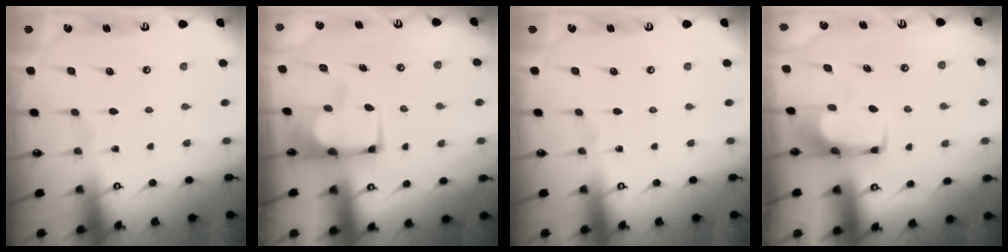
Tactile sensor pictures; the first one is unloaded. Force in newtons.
{"total": 6.3, "press": 6.2, "slide": 1.2}
{"total": 0.0}
{"total": 1.3, "press": 1.2, "slide": 0.4}